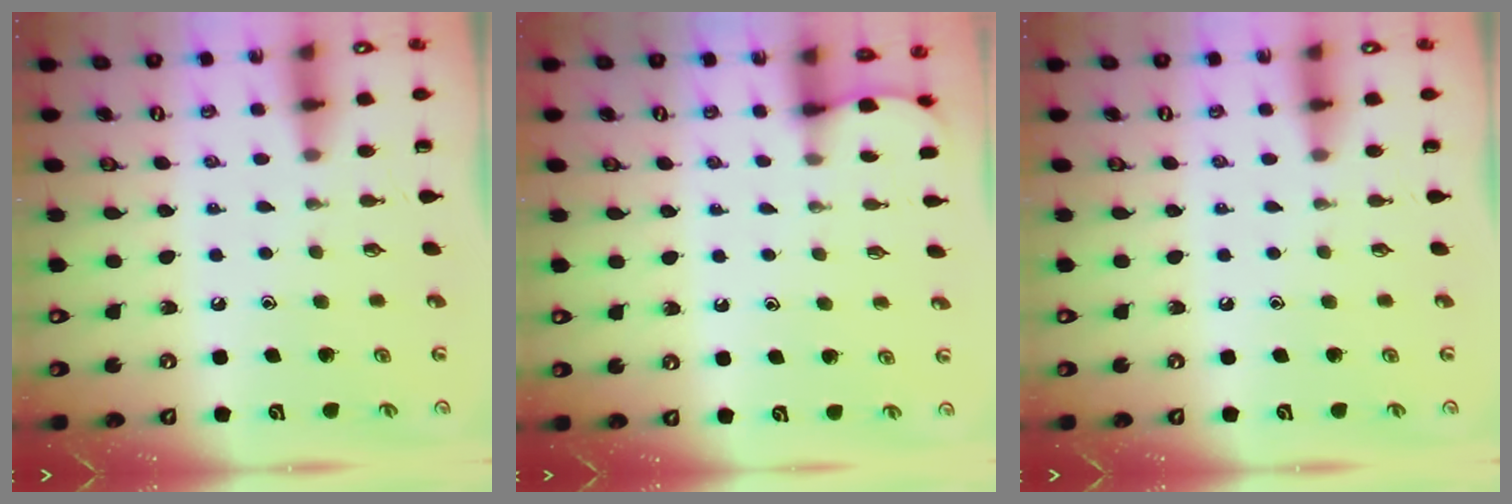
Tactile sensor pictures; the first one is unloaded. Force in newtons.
{"total": 1.7, "press": 1.6, "slide": 0.2}
{"total": 0.0}